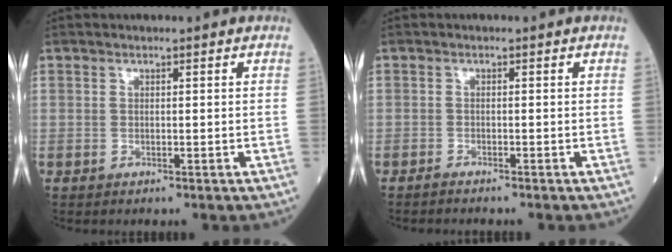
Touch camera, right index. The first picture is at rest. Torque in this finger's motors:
{"motor_torque": [0.09, -0.07, -0.03, -0.01]}